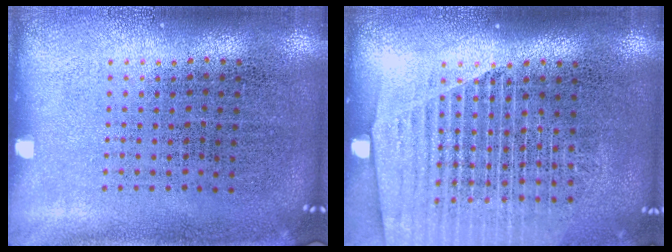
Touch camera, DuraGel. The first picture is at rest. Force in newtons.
{"total": 1.7, "press": 1.6, "slide": 0.6}